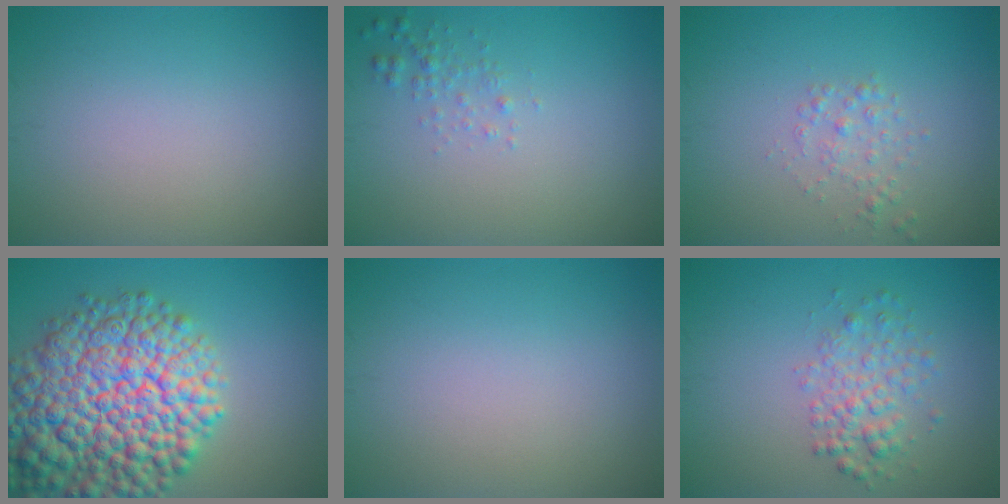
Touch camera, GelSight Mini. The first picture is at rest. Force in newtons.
{"total": 1.1, "press": 1.1, "slide": 0.1}
{"total": 1.4, "press": 1.4, "slide": 0.1}
{"total": 14.0, "press": 14.0, "slide": 0.7}
{"total": 0.0}
{"total": 2.8, "press": 2.8, "slide": 0.1}